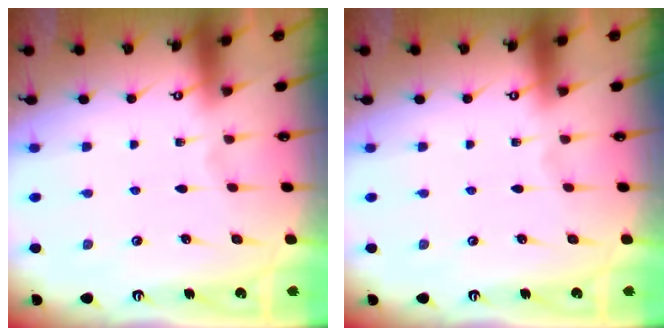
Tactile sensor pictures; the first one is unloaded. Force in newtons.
{"total": 0.0}